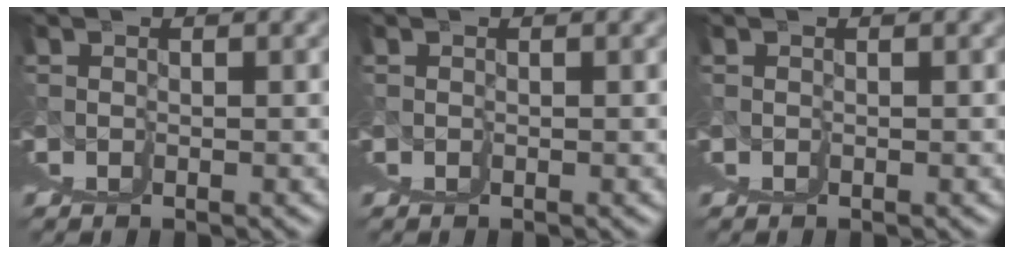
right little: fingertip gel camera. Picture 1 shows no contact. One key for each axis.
{"total": 0.0}
{"total": 0.0}